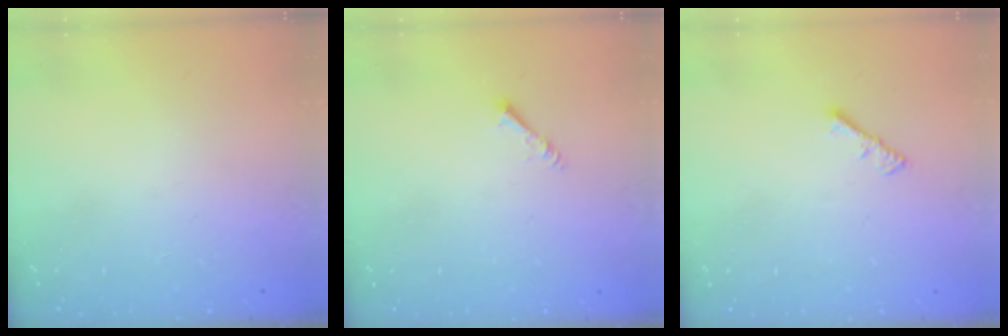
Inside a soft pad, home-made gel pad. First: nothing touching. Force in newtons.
{"total": 1.8, "press": 1.8, "slide": 0.1}
{"total": 1.1, "press": 1.1, "slide": 0.4}